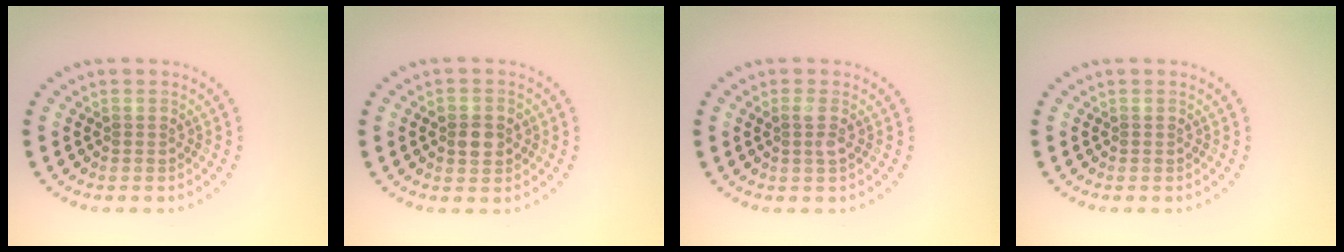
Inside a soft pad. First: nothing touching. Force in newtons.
{"total": 2.3, "press": 2.3, "slide": 0.2}
{"total": 1.1, "press": 1.1, "slide": 0.4}
{"total": 0.0}